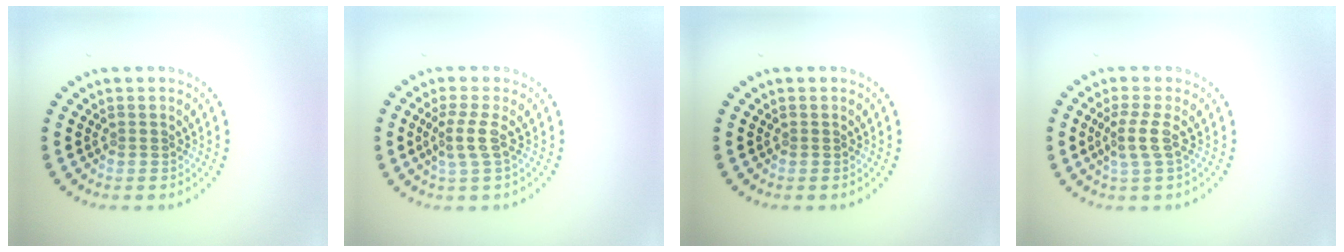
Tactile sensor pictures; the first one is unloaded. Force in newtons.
{"total": 2.1, "press": 1.6, "slide": 1.3}
{"total": 0.0}
{"total": 2.2, "press": 1.7, "slide": 1.5}